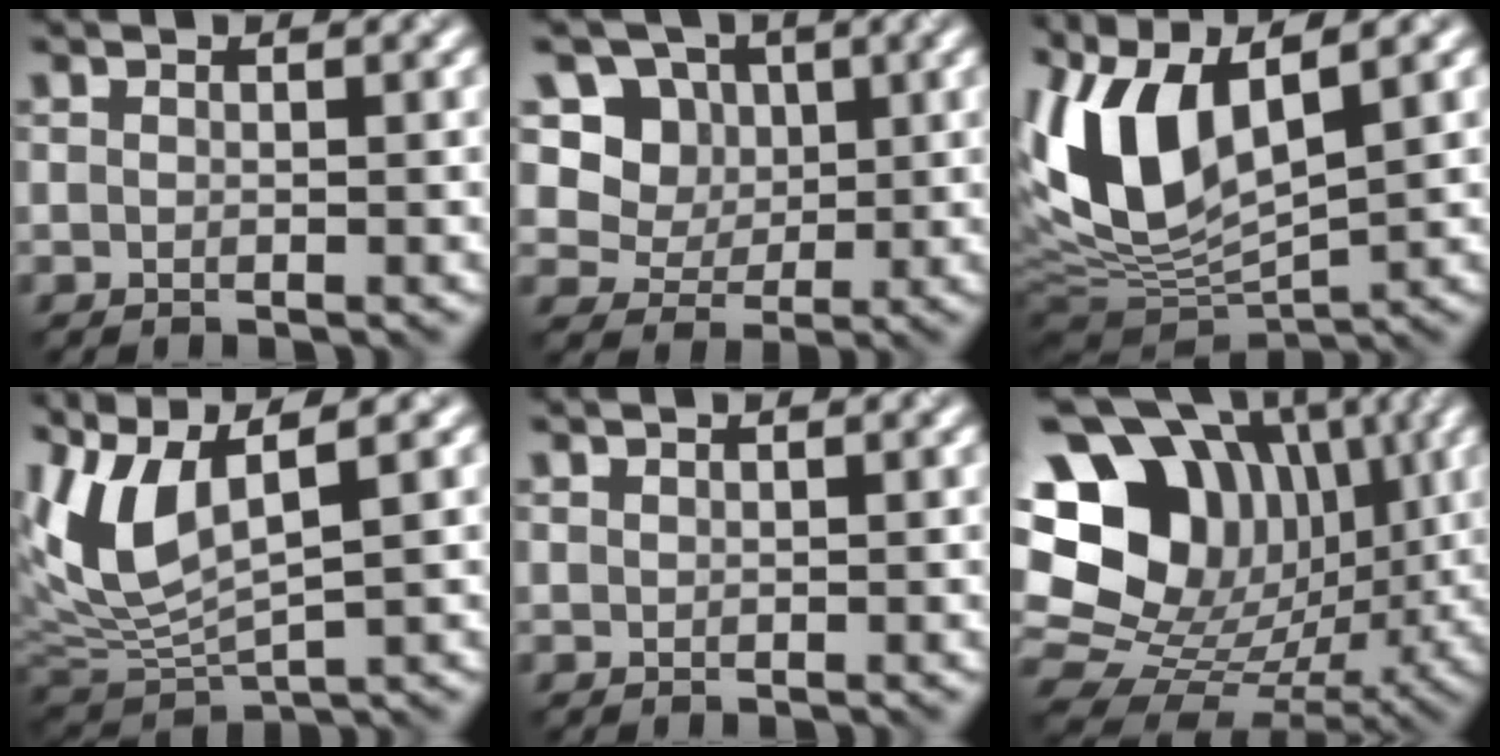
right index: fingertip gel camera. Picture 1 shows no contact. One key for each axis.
{"total": 9.5, "fx": 4.7, "fy": 7.5, "fz": 3.3, "tx": -0.077, "ty": 0.018, "tz": 0.072}
{"total": 10.9, "fx": 3.7, "fy": 4.9, "fz": 9.0, "tx": -0.217, "ty": 0.011, "tz": 0.069}
{"total": 7.7, "fx": 3.6, "fy": 2.8, "fz": 6.1, "tx": -0.150, "ty": 0.011, "tz": 0.074}
{"total": 0.7, "fx": 0.5, "fy": -0.1, "fz": -0.4, "tx": 0.008, "ty": 0.008, "tz": 0.011}
{"total": 18.6, "fx": 5.4, "fy": 15.1, "fz": 9.6, "tx": -0.191, "ty": 0.059, "tz": 0.095}